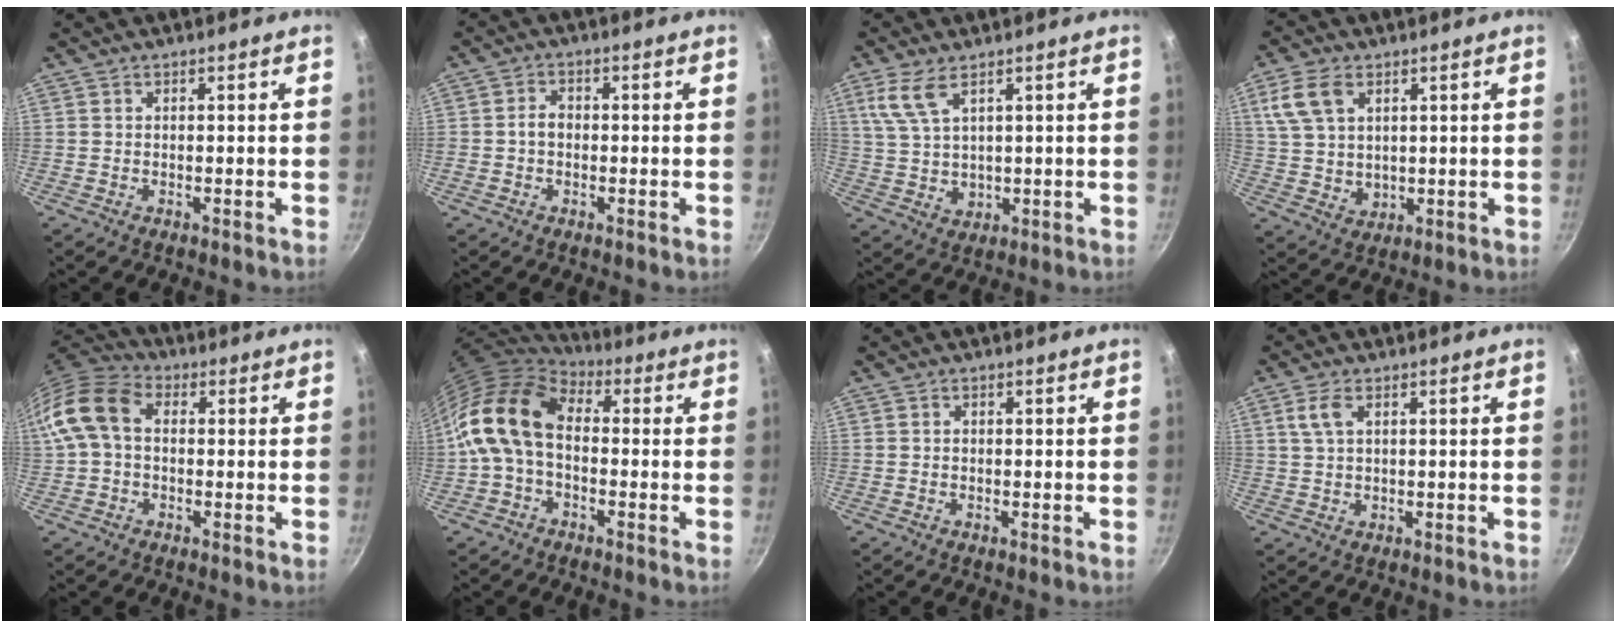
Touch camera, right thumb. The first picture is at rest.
{"total": 2.8, "force": [-0.4, 2.2, 1.7], "torque": [-0.018, 0.013, -0.008]}
{"total": 7.8, "force": [3.8, 4.0, 5.5], "torque": [-0.107, -0.017, 0.086]}
{"total": 9.7, "force": [3.9, 6.4, 6.1], "torque": [-0.107, -0.010, 0.082]}
{"total": 10.9, "force": [0.9, 7.7, 7.6], "torque": [-0.136, 0.029, -0.004]}
{"total": 14.1, "force": [0.3, 9.3, 10.5], "torque": [-0.194, 0.024, -0.014]}
{"total": 0.6, "force": [0.0, 0.6, 0.3], "torque": [-0.003, 0.004, -0.001]}
{"total": 3.9, "force": [1.4, 2.1, 3.0], "torque": [-0.059, 0.004, 0.026]}